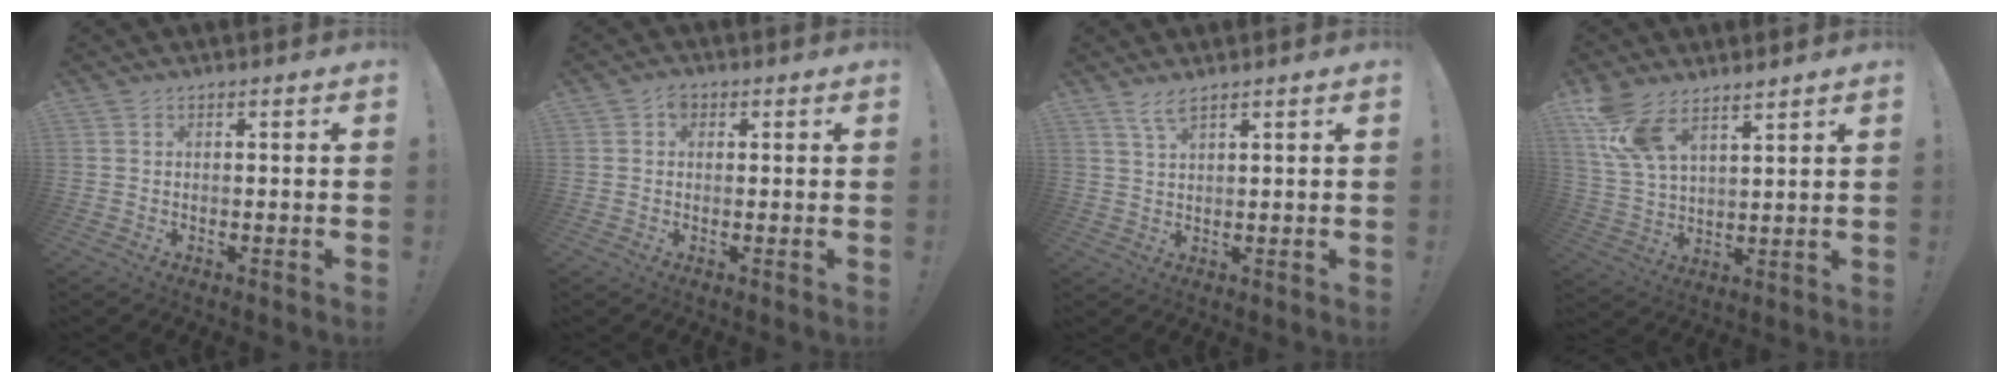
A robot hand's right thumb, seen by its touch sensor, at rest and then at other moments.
{"total": 2.5, "force": [0.5, 2.0, 1.4], "torque": [-0.015, 0.001, 0.006]}
{"total": 3.8, "force": [2.7, 0.6, 2.5], "torque": [-0.055, -0.009, 0.049]}
{"total": 11.2, "force": [8.1, 4.9, 6.0], "torque": [-0.128, -0.033, 0.160]}